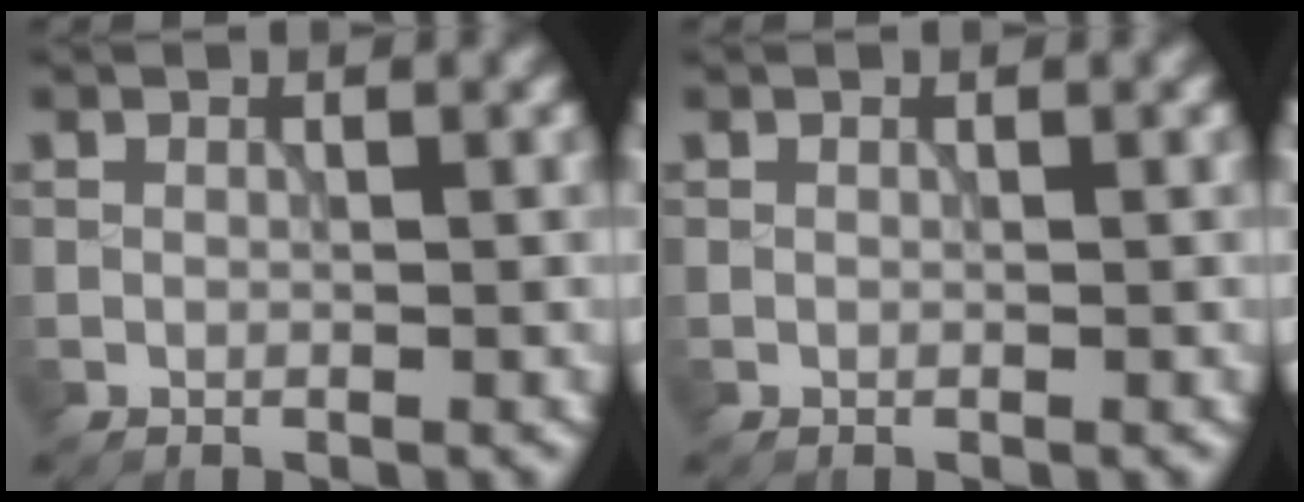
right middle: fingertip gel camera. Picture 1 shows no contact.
{"total": 0.0}